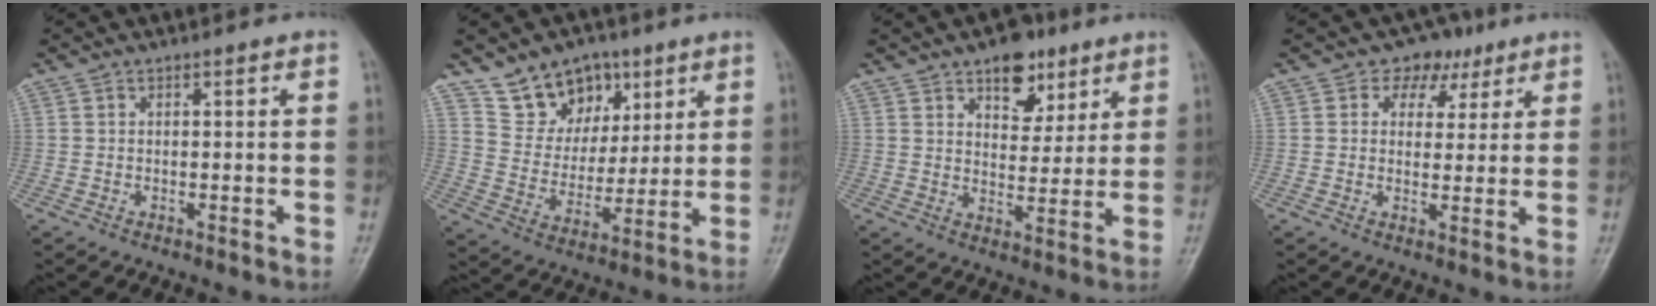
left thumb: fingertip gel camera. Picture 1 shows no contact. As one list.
[{"total": 12.0, "force": [7.7, 8.3, 3.9], "torque": [-0.020, -0.047, 0.142]}, {"total": 9.3, "force": [5.6, 5.5, 4.9], "torque": [-0.034, -0.026, 0.084]}, {"total": 5.9, "force": [3.2, 4.7, 1.6], "torque": [0.013, -0.005, 0.043]}]